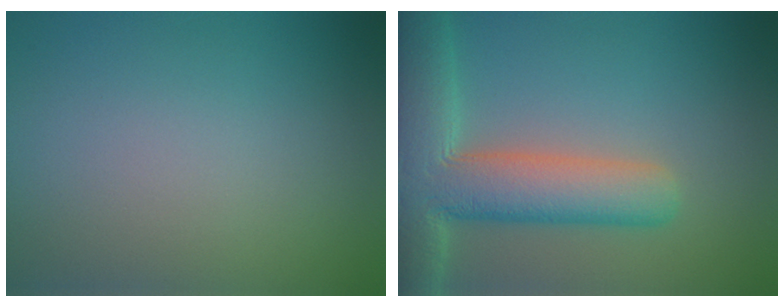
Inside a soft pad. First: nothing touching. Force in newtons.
{"total": 9.7, "press": 9.6, "slide": 0.7}